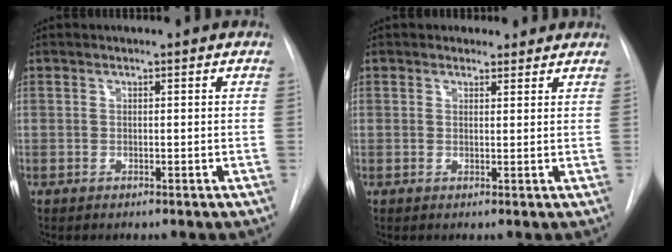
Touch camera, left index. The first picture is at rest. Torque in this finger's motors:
{"motor_torque": [0.41, -0.34, 0.00, 0.01]}